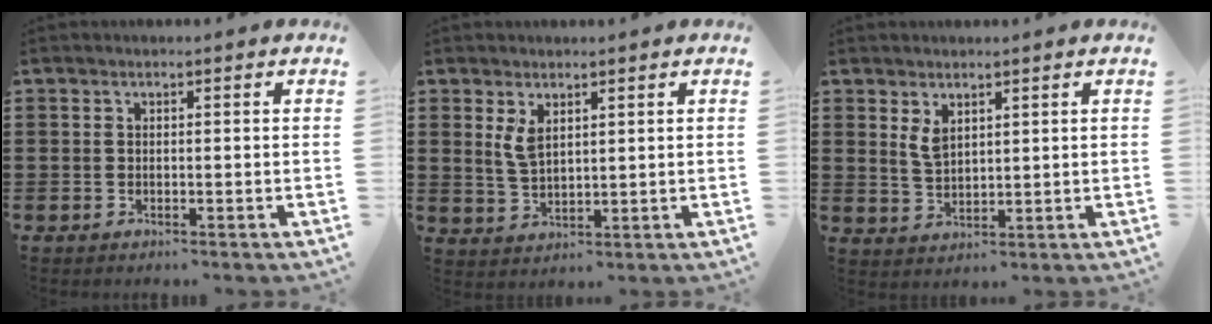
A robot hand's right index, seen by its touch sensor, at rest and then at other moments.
{"total": 3.5, "force": [1.8, 1.6, 2.5], "torque": [-0.055, 0.005, 0.032]}
{"total": 3.0, "force": [1.8, 1.5, 1.8], "torque": [-0.041, 0.003, 0.034]}